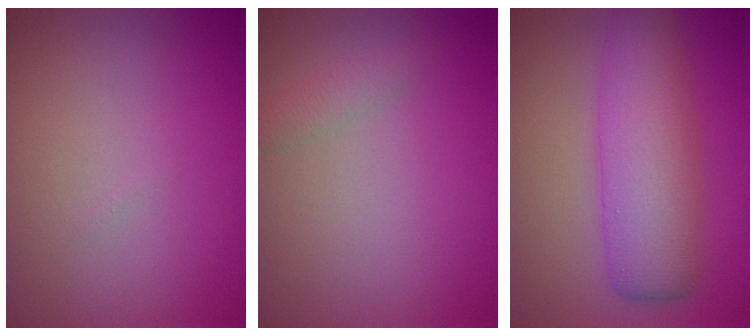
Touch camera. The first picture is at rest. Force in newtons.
{"total": 1.3, "press": 1.3, "slide": 0.0}
{"total": 7.2, "press": 7.2, "slide": 0.2}